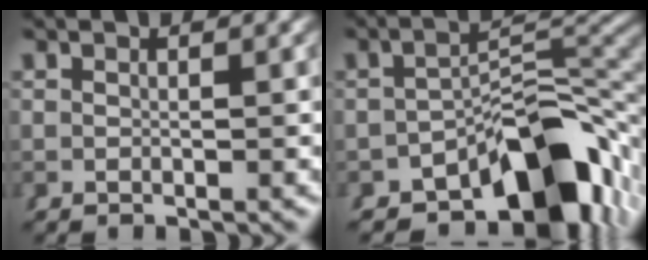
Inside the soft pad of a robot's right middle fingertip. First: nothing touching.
{"total": 10.3, "force": [-6.6, 3.9, 6.9], "torque": [-0.068, -0.004, -0.091]}